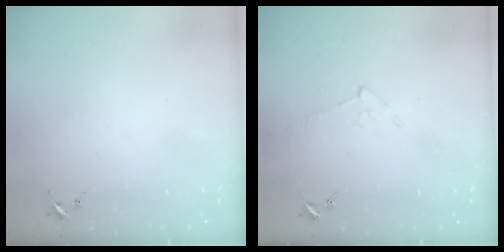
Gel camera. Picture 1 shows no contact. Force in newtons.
{"total": 4.7, "press": 4.7, "slide": 0.5}